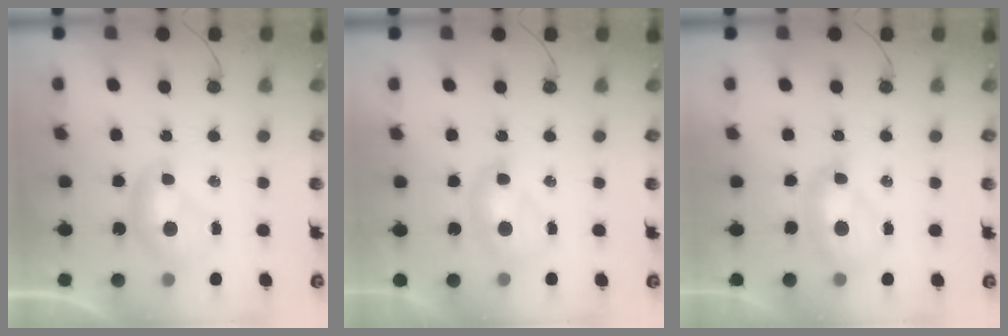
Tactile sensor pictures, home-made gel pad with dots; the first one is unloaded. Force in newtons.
{"total": 1.6, "press": 1.6, "slide": 0.2}
{"total": 2.2, "press": 2.1, "slide": 0.6}